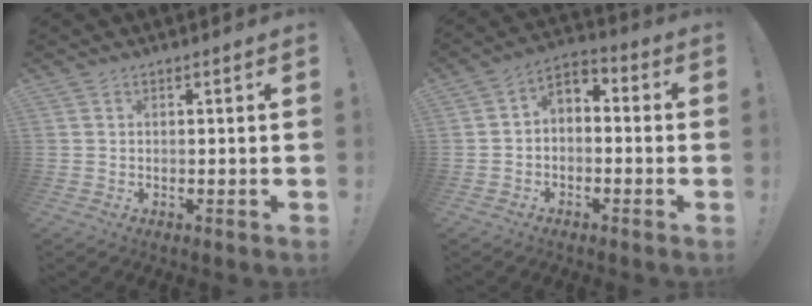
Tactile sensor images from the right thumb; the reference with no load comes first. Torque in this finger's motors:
{"motor_torque": [0.17, 0.01, -0.04, 0.10, 0.12]}